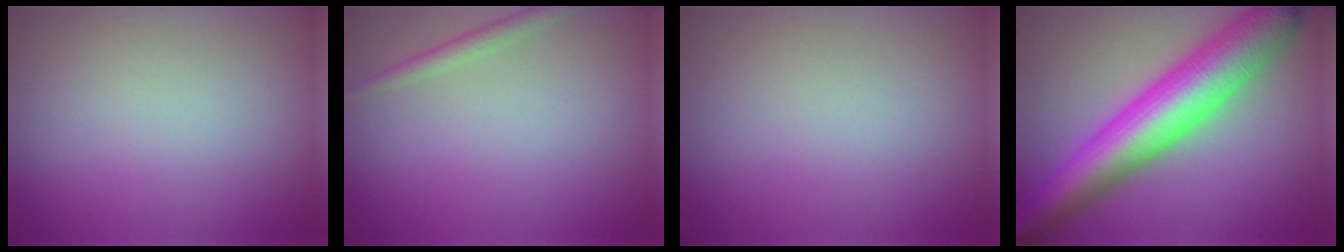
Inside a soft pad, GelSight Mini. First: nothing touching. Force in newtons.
{"total": 1.4, "press": 1.4, "slide": 0.0}
{"total": 0.0}
{"total": 10.5, "press": 10.5, "slide": 0.2}